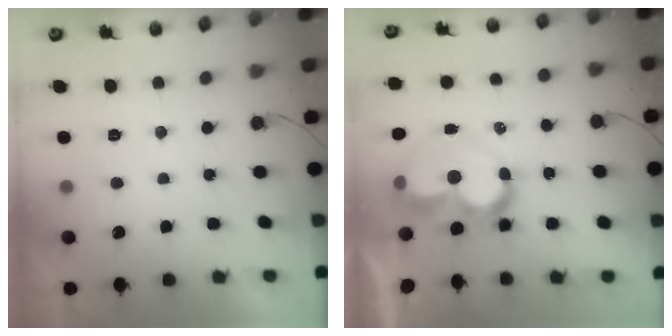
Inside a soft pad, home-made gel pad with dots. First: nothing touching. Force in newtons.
{"total": 10.4, "press": 10.4, "slide": 0.7}